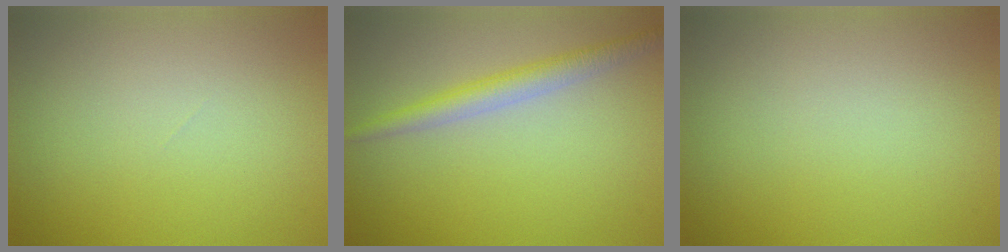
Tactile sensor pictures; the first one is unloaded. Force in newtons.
{"total": 2.6, "press": 2.6, "slide": 0.0}
{"total": 0.0}